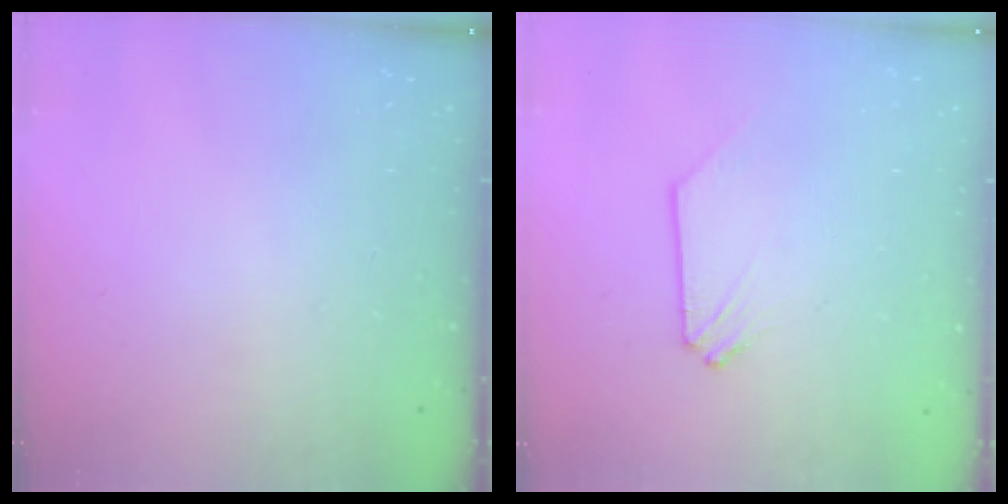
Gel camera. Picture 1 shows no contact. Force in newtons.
{"total": 0.0}